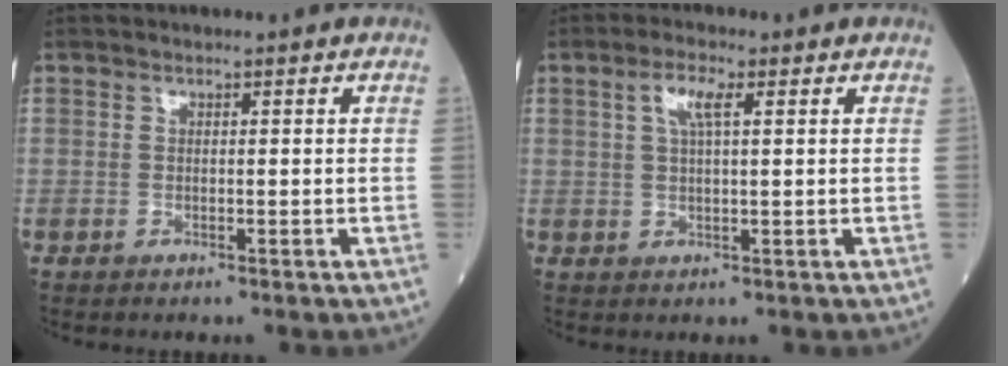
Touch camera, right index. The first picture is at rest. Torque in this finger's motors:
{"motor_torque": [0.31, 0.29, 0.19, 0.08]}